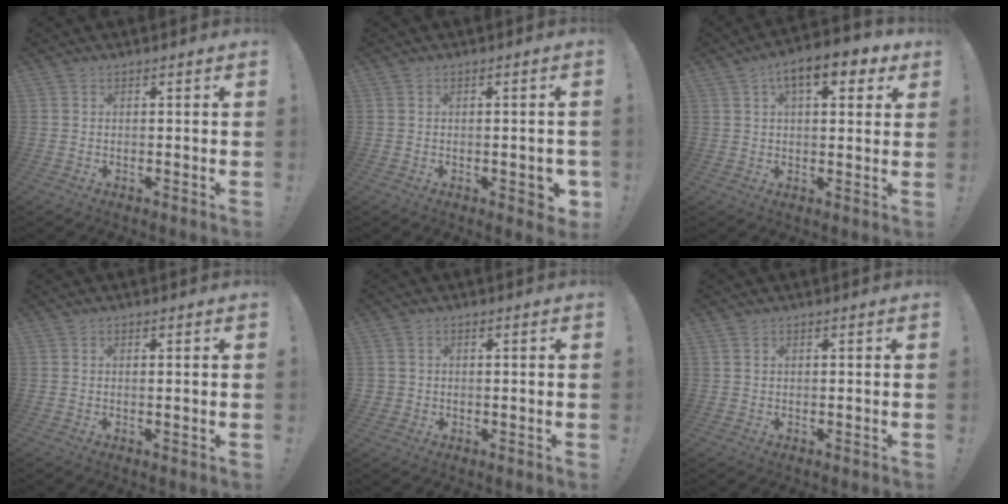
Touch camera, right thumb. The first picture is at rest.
{"total": 4.1, "force": [-1.3, 1.9, 3.4], "torque": [-0.044, 0.010, -0.015]}
{"total": 10.7, "force": [4.7, 4.7, 8.3], "torque": [-0.114, -0.011, 0.078]}
{"total": 0.9, "force": [0.4, 0.0, 0.8], "torque": [-0.004, -0.005, 0.005]}
{"total": 1.8, "force": [0.1, 1.7, 0.6], "torque": [-0.007, 0.003, 0.003]}
{"total": 0.8, "force": [0.5, 0.5, 0.4], "torque": [0.000, -0.003, 0.009]}